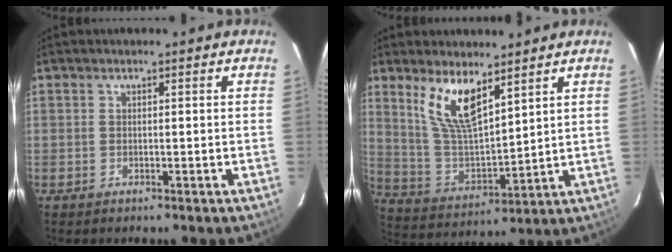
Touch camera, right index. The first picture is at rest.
{"total": 11.3, "force": [6.9, 3.7, 8.1], "torque": [-0.160, -0.004, 0.148]}